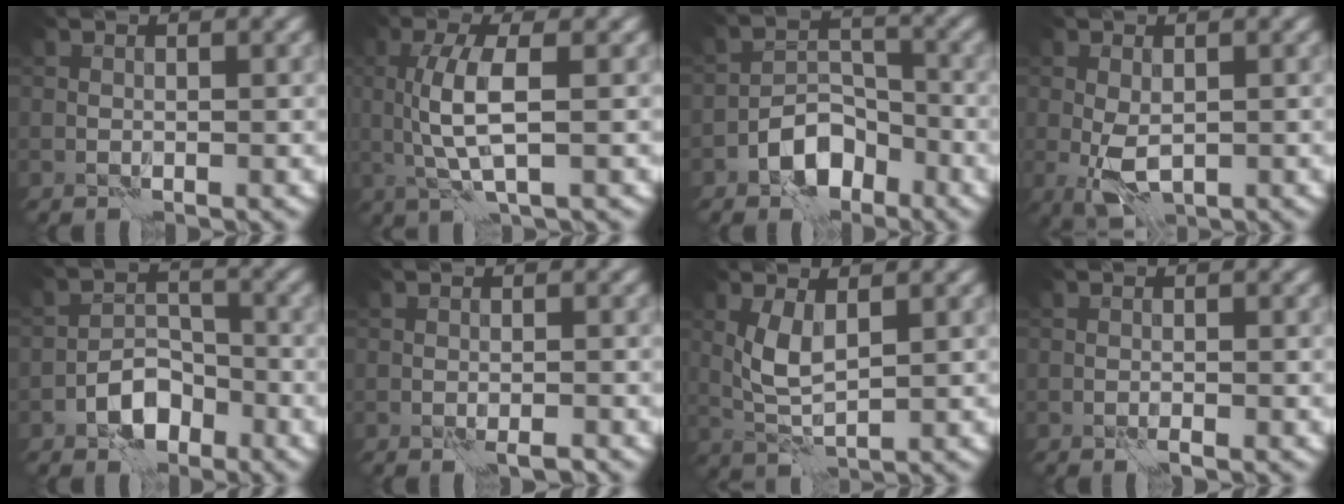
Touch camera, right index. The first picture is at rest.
{"total": 4.4, "force": [0.3, 1.3, 4.2], "torque": [-0.093, 0.004, 0.010]}
{"total": 4.9, "force": [-3.1, 2.8, 2.5], "torque": [-0.030, 0.008, -0.060]}
{"total": 3.6, "force": [-0.7, 1.9, 2.9], "torque": [-0.065, -0.008, -0.011]}
{"total": 4.1, "force": [-2.5, 2.4, 2.1], "torque": [-0.027, 0.007, -0.047]}
{"total": 1.5, "force": [-1.1, 0.2, 1.0], "torque": [-0.011, 0.004, -0.017]}
{"total": 3.3, "force": [0.9, 1.4, 2.8], "torque": [-0.068, 0.002, 0.022]}
{"total": 0.7, "force": [-0.6, 0.1, 0.5], "torque": [-0.007, 0.002, -0.011]}